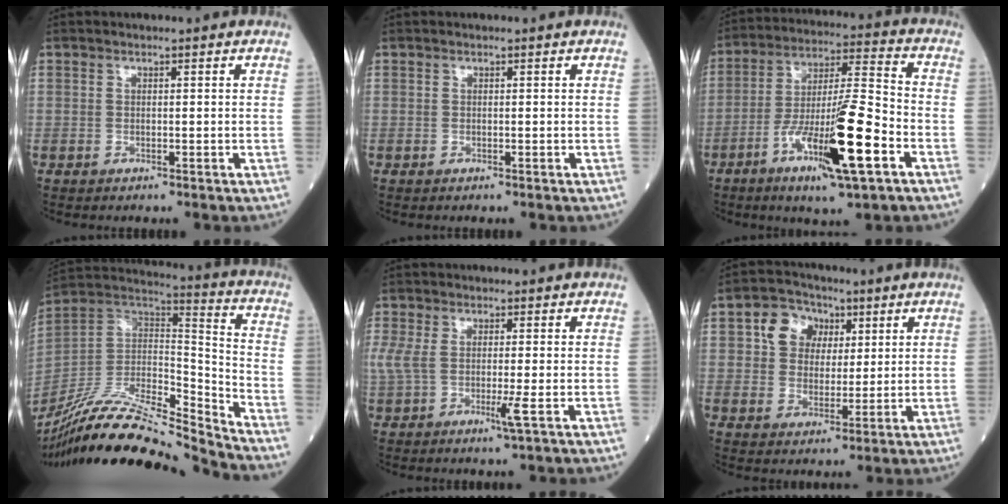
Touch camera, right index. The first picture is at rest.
{"total": 0.0}
{"total": 16.1, "force": [-6.7, 1.0, 14.6], "torque": [-0.265, -0.012, -0.113]}
{"total": 23.2, "force": [-21.0, 1.3, 9.6], "torque": [-0.206, 0.004, -0.374]}
{"total": 5.2, "force": [-0.6, 0.5, 5.2], "torque": [-0.125, -0.002, -0.011]}
{"total": 7.3, "force": [2.8, 5.8, 3.3], "torque": [-0.063, 0.024, 0.051]}